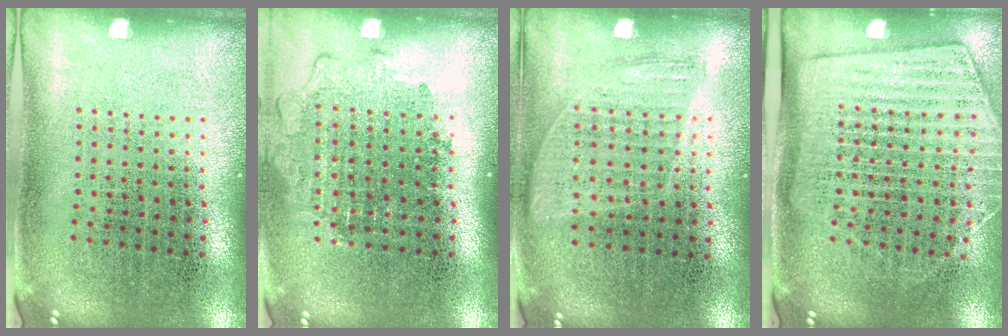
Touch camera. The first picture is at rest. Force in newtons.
{"total": 1.1, "press": 1.0, "slide": 0.5}
{"total": 0.9, "press": 0.8, "slide": 0.4}
{"total": 1.8, "press": 1.5, "slide": 1.1}